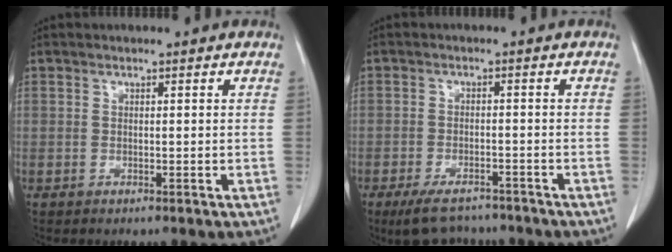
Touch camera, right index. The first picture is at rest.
{"total": 7.7, "force": [-6.3, 2.9, 3.3], "torque": [-0.052, -0.008, -0.094]}